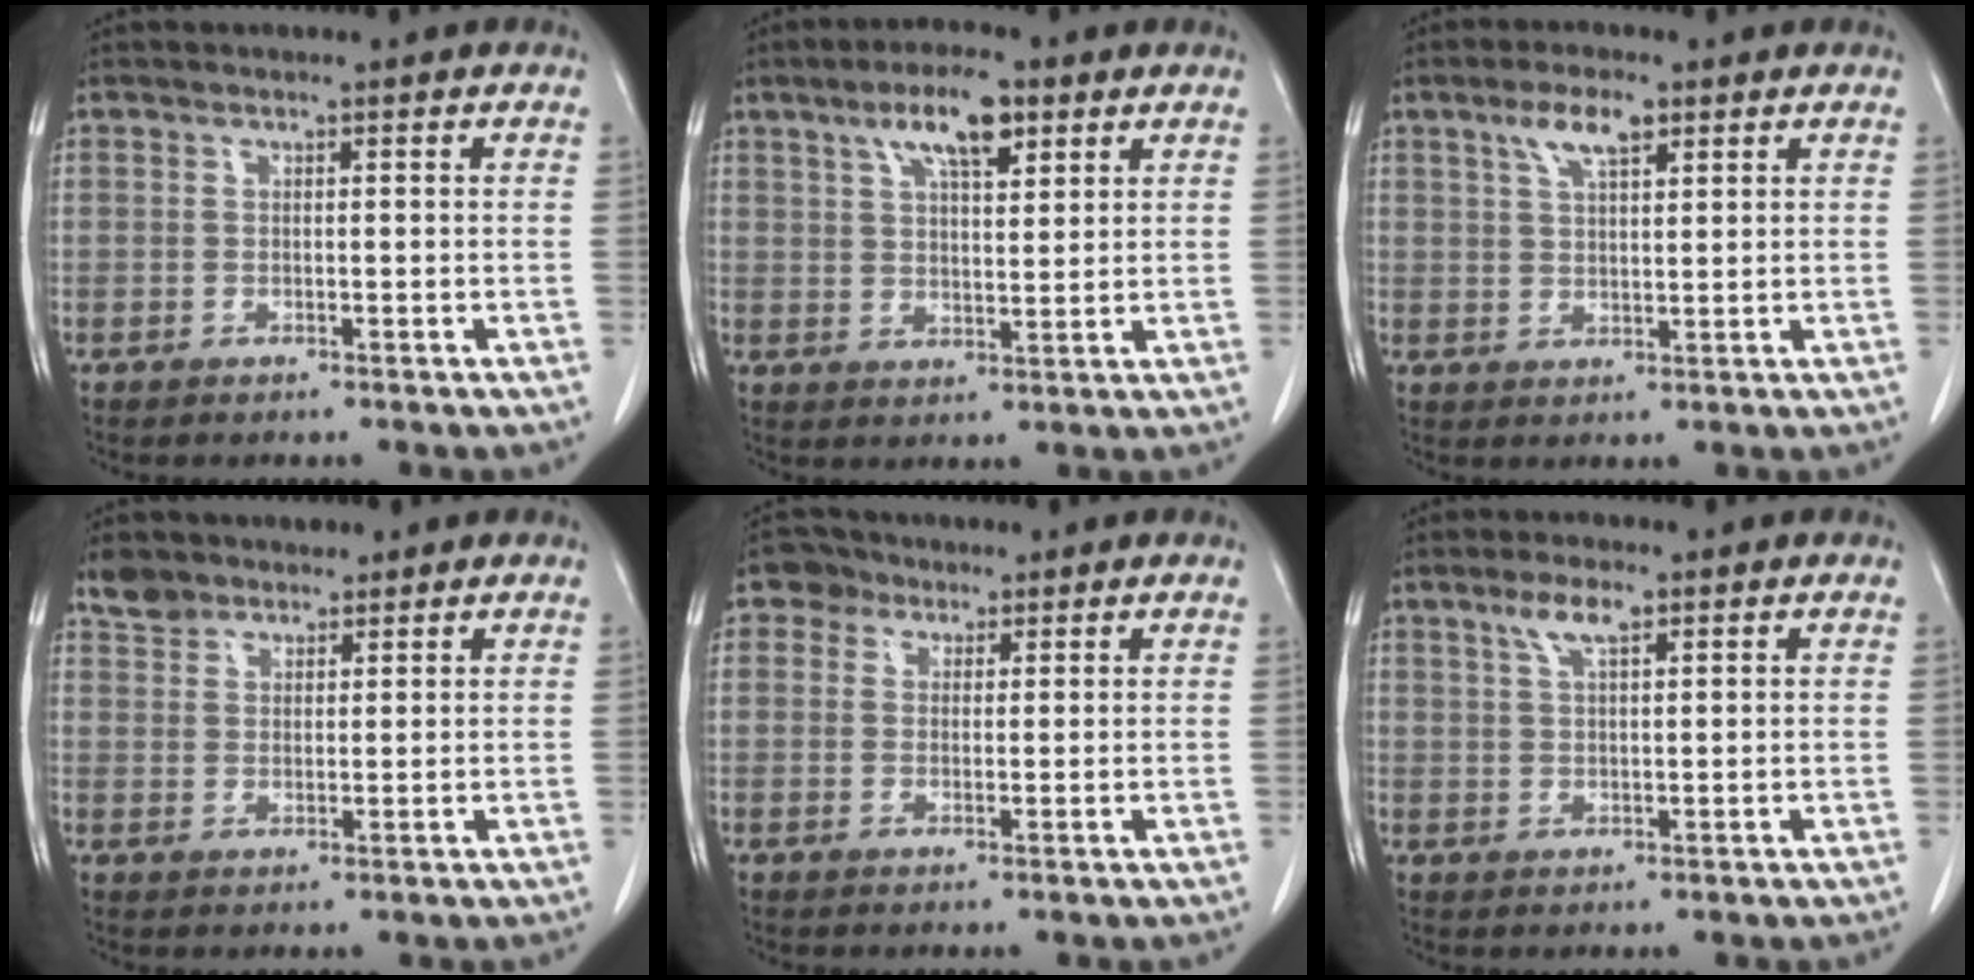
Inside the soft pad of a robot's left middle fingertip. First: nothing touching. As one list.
[{"total": 7.9, "force": [4.5, 2.2, 6.1], "torque": [-0.112, 0.011, 0.076]}, {"total": 5.0, "force": [2.9, 1.6, 3.8], "torque": [-0.077, 0.008, 0.056]}, {"total": 4.4, "force": [3.6, 2.5, 0.5], "torque": [-0.012, 0.017, 0.067]}, {"total": 3.3, "force": [1.9, 2.6, 0.4], "torque": [-0.006, 0.012, 0.028]}, {"total": 3.8, "force": [2.3, 1.1, 2.8], "torque": [-0.060, 0.008, 0.047]}]